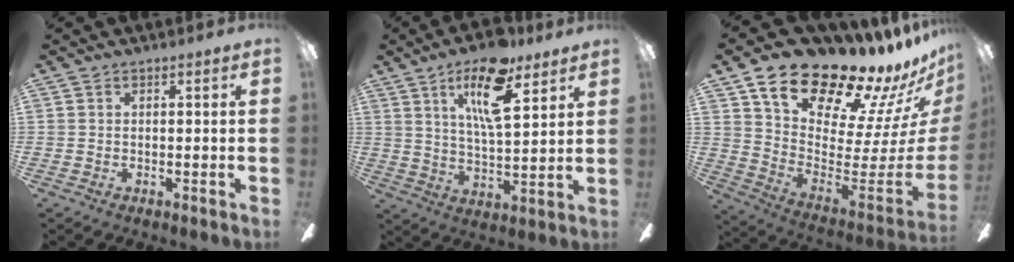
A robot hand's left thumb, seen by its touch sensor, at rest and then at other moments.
{"total": 15.6, "force": [9.2, 5.6, 11.3], "torque": [-0.193, -0.030, 0.153]}
{"total": 18.8, "force": [14.8, 5.6, 10.2], "torque": [-0.154, -0.137, 0.257]}